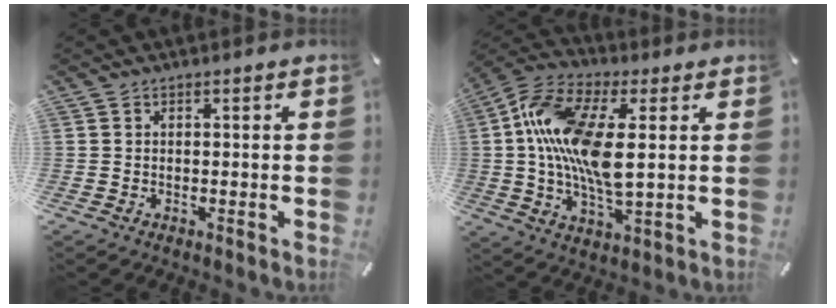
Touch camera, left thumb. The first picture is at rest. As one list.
[{"total": 16.6, "force": [2.3, 7.3, 14.7], "torque": [-0.318, -0.007, 0.038]}]